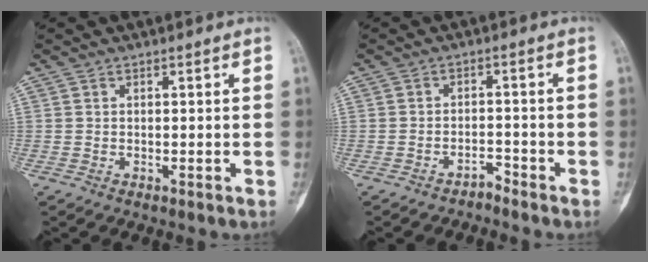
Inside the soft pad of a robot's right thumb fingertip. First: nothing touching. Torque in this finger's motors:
{"motor_torque": [-0.29, -0.05, -0.07, 0.23, -0.09]}